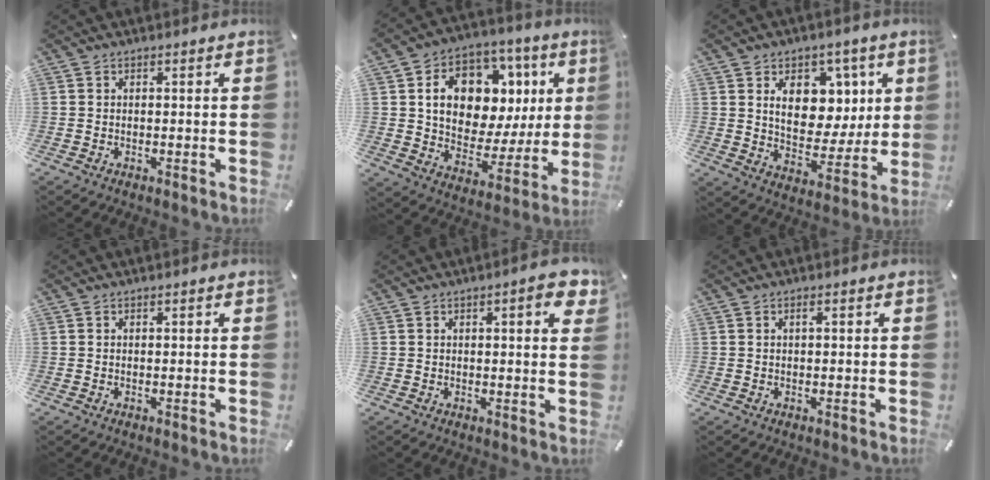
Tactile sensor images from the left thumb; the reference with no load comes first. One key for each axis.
{"total": 15.9, "fx": 5.8, "fy": 11.1, "fz": 9.9, "tx": -0.154, "ty": -0.033, "tz": 0.106}
{"total": 12.6, "fx": 4.6, "fy": 9.7, "fz": 6.6, "tx": -0.091, "ty": -0.023, "tz": 0.087}
{"total": 0.0}
{"total": 5.3, "fx": 2.4, "fy": 1.5, "fz": 4.6, "tx": -0.059, "ty": -0.010, "tz": 0.033}
{"total": 1.1, "fx": 0.3, "fy": 0.4, "fz": 1.0, "tx": -0.019, "ty": 0.005, "tz": 0.004}